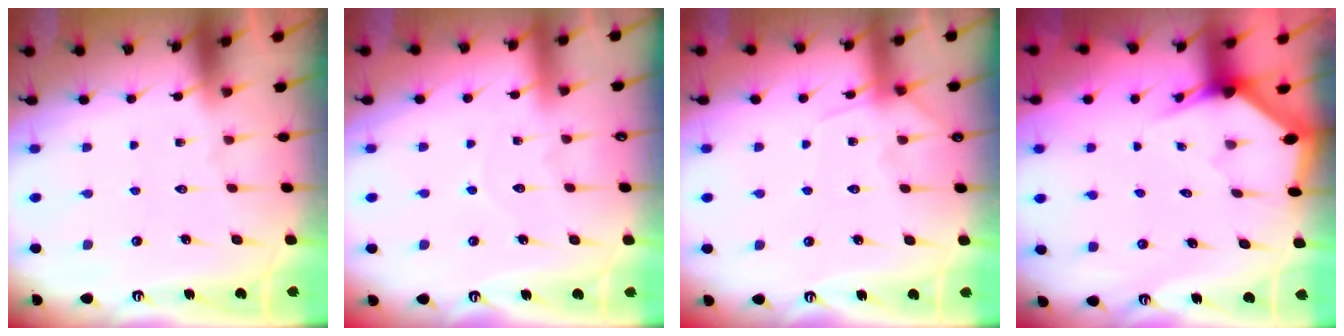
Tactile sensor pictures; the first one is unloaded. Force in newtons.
{"total": 2.8, "press": 2.8, "slide": 0.3}
{"total": 6.9, "press": 6.9, "slide": 0.8}
{"total": 2.8, "press": 2.8, "slide": 0.1}